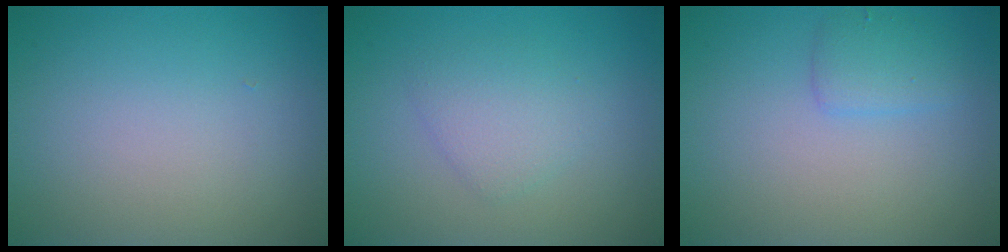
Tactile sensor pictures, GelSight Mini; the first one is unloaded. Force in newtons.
{"total": 2.2, "press": 2.2, "slide": 0.1}
{"total": 1.8, "press": 1.8, "slide": 0.2}